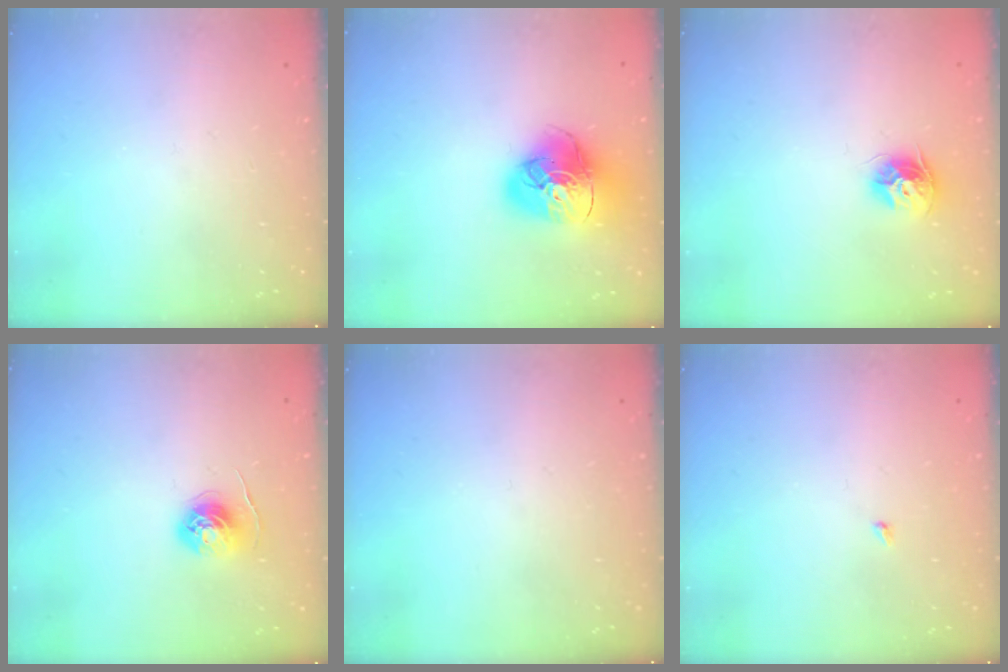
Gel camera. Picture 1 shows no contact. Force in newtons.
{"total": 15.5, "press": 15.4, "slide": 1.8}
{"total": 9.5, "press": 9.5, "slide": 0.3}
{"total": 5.7, "press": 5.7, "slide": 0.5}
{"total": 0.0}
{"total": 1.9, "press": 1.9, "slide": 0.3}